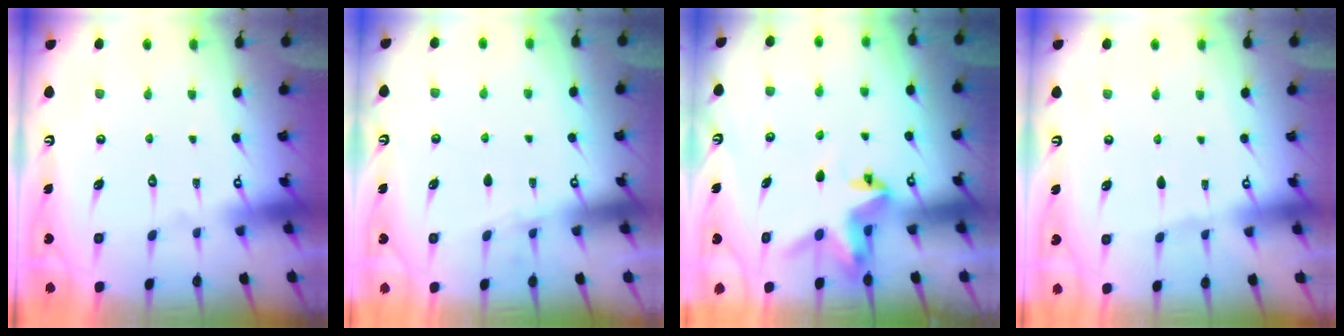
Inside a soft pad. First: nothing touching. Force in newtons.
{"total": 2.7, "press": 2.6, "slide": 0.7}
{"total": 3.9, "press": 3.9, "slide": 0.4}
{"total": 1.8, "press": 1.8, "slide": 0.3}